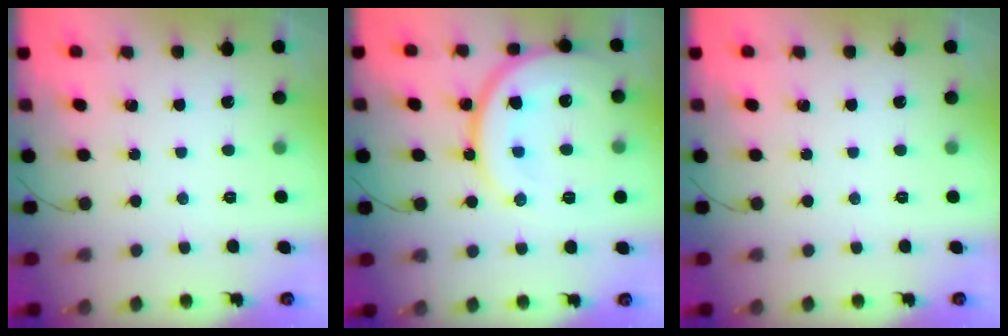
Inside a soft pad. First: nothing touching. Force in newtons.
{"total": 17.6, "press": 17.6, "slide": 1.7}
{"total": 0.0}